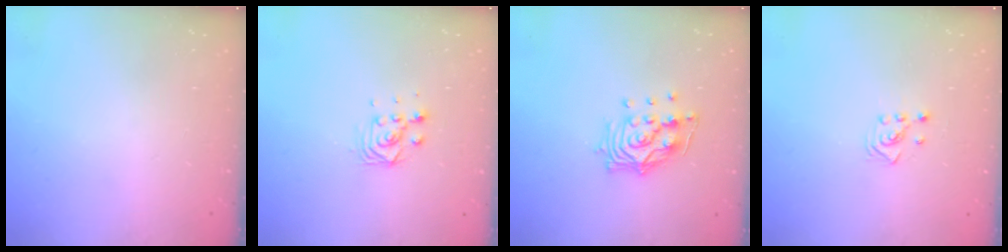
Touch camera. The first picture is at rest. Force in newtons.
{"total": 7.3, "press": 7.3, "slide": 0.4}
{"total": 11.8, "press": 11.7, "slide": 1.4}
{"total": 2.5, "press": 2.4, "slide": 0.8}